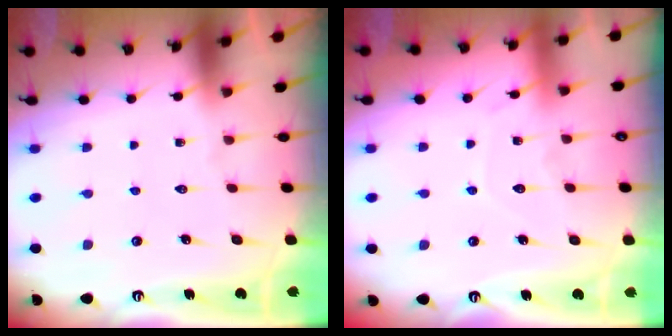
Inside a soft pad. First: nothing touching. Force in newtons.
{"total": 6.9, "press": 6.9, "slide": 0.5}